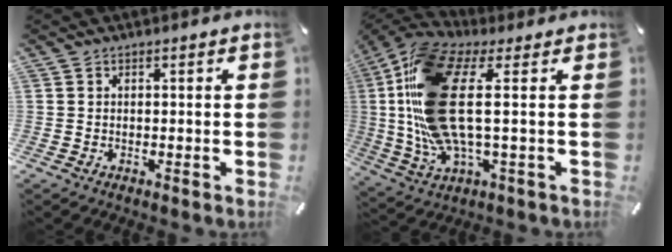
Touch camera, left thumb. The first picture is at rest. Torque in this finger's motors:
{"motor_torque": [1.38, 1.26, 1.86, 0.91, 0.49]}